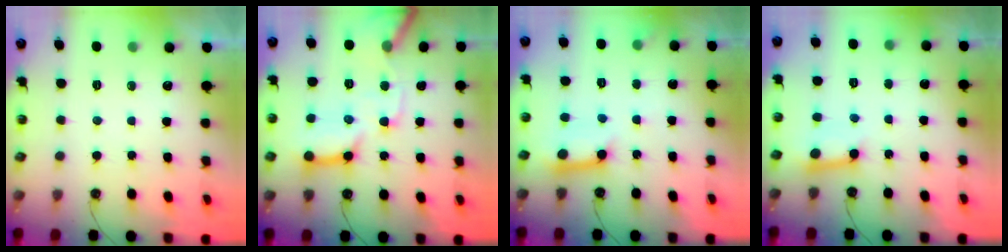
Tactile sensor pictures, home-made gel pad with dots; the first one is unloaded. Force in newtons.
{"total": 17.8, "press": 17.7, "slide": 1.5}
{"total": 12.3, "press": 12.3, "slide": 1.0}
{"total": 8.7, "press": 8.7, "slide": 0.5}